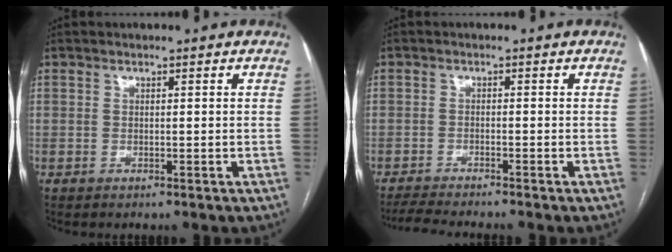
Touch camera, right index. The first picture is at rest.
{"total": 4.6, "force": [-4.3, -0.3, 1.6], "torque": [-0.025, -0.019, -0.075]}